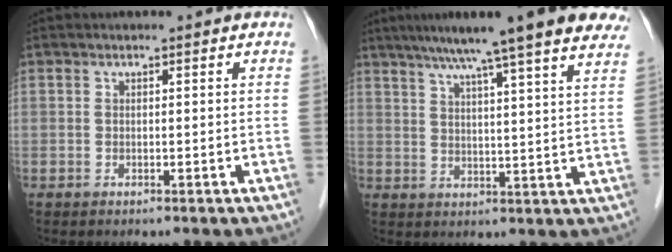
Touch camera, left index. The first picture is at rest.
{"total": 19.4, "force": [15.3, 0.9, 11.9], "torque": [-0.181, 0.027, 0.197]}